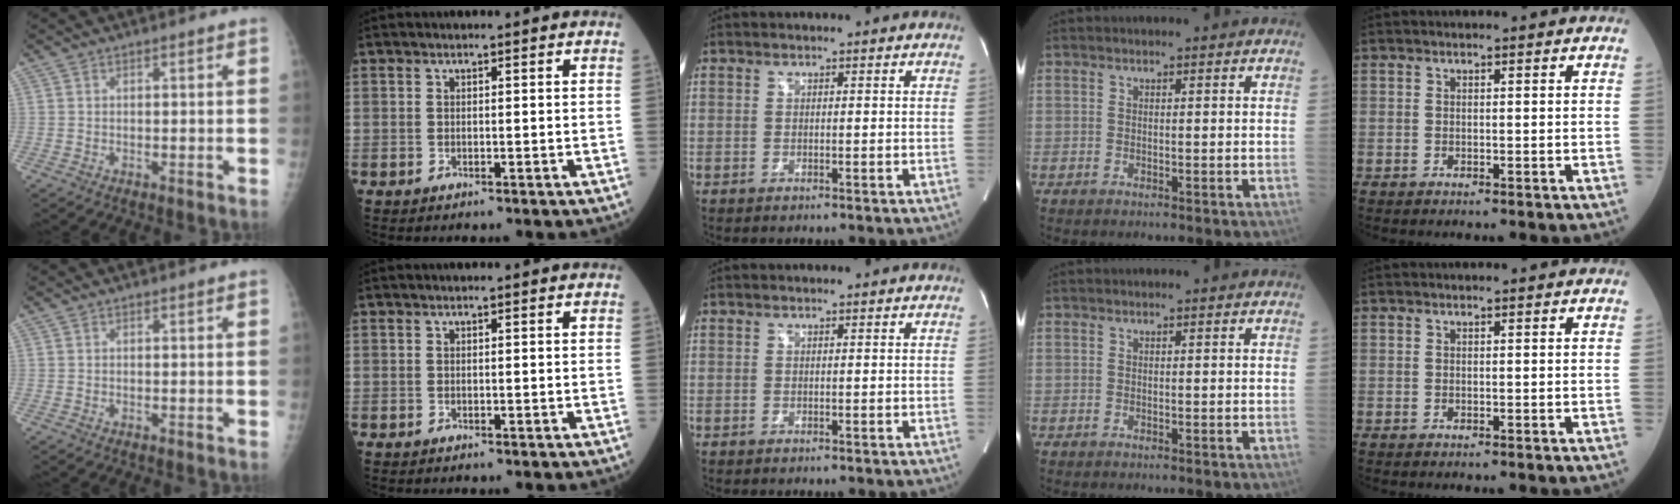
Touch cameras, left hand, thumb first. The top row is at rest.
{}